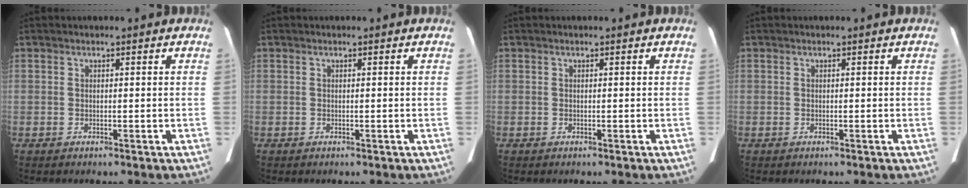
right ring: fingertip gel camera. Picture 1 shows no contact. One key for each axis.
{"total": 0.0}
{"total": 0.0}
{"total": 0.0}